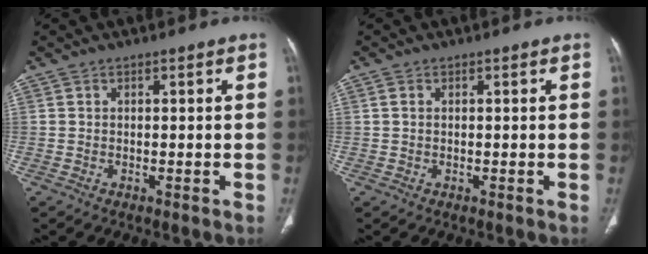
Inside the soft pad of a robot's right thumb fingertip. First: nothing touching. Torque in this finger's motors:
{"motor_torque": [-0.44, -0.42, -0.47, 0.03, -0.02]}